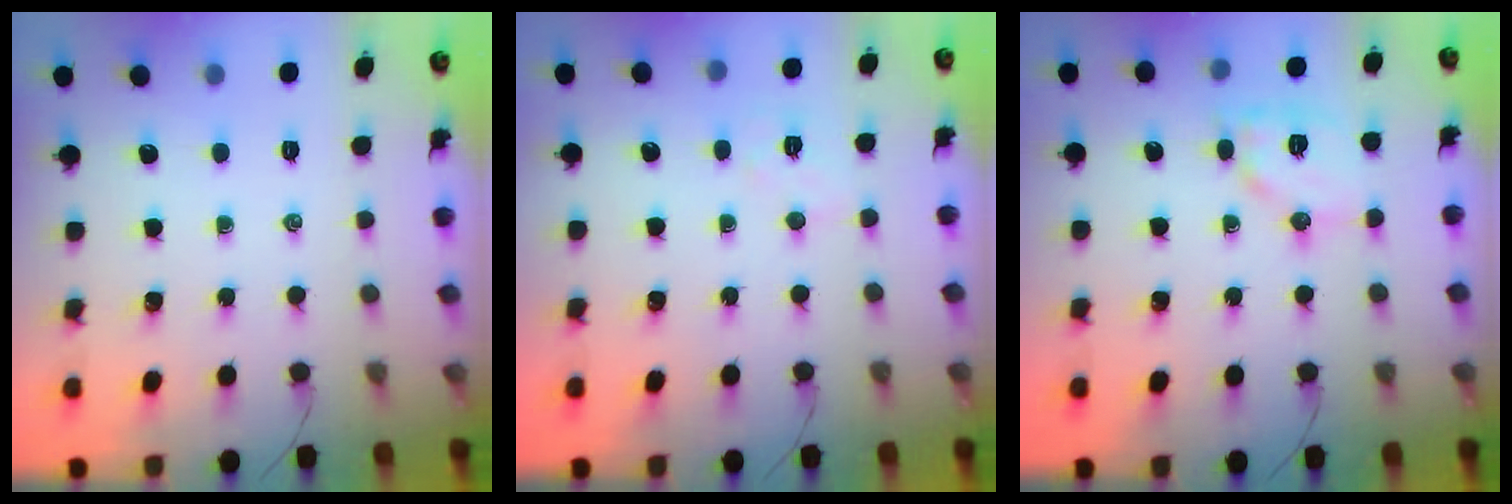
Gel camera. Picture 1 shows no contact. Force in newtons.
{"total": 4.9, "press": 4.8, "slide": 0.7}
{"total": 10.5, "press": 10.5, "slide": 0.3}